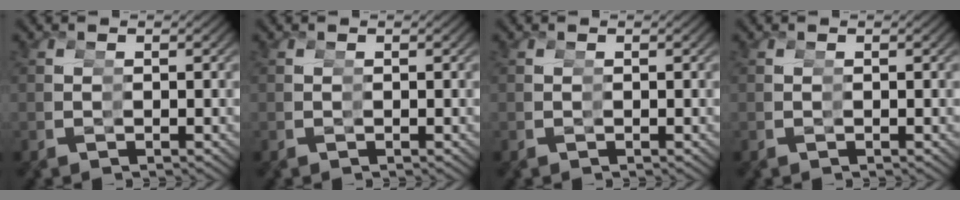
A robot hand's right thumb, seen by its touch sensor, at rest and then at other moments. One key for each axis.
{"total": 0.0}
{"total": 0.0}
{"total": 0.0}